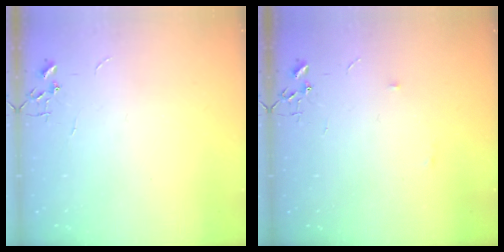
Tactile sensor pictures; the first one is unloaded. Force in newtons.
{"total": 3.6, "press": 3.5, "slide": 0.7}